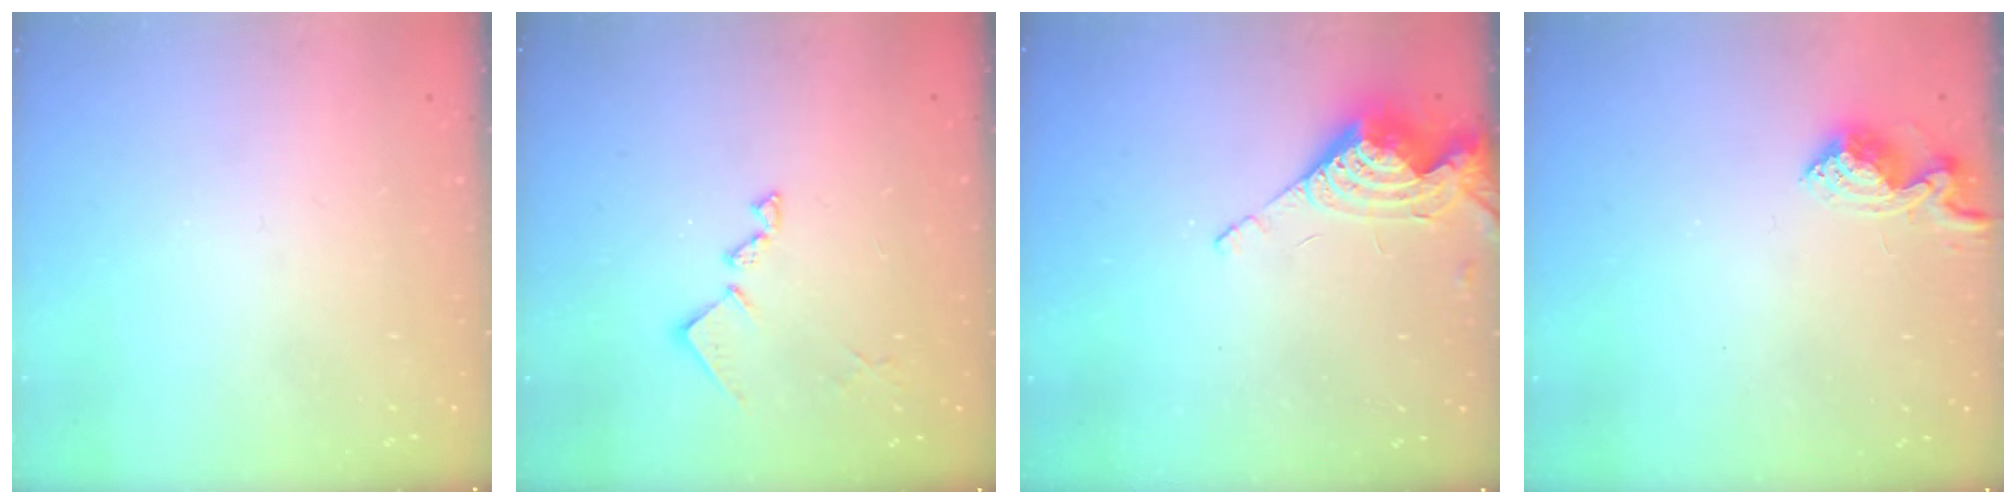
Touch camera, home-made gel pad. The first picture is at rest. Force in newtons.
{"total": 10.6, "press": 10.5, "slide": 0.5}
{"total": 8.7, "press": 8.6, "slide": 0.2}
{"total": 9.5, "press": 9.5, "slide": 0.3}